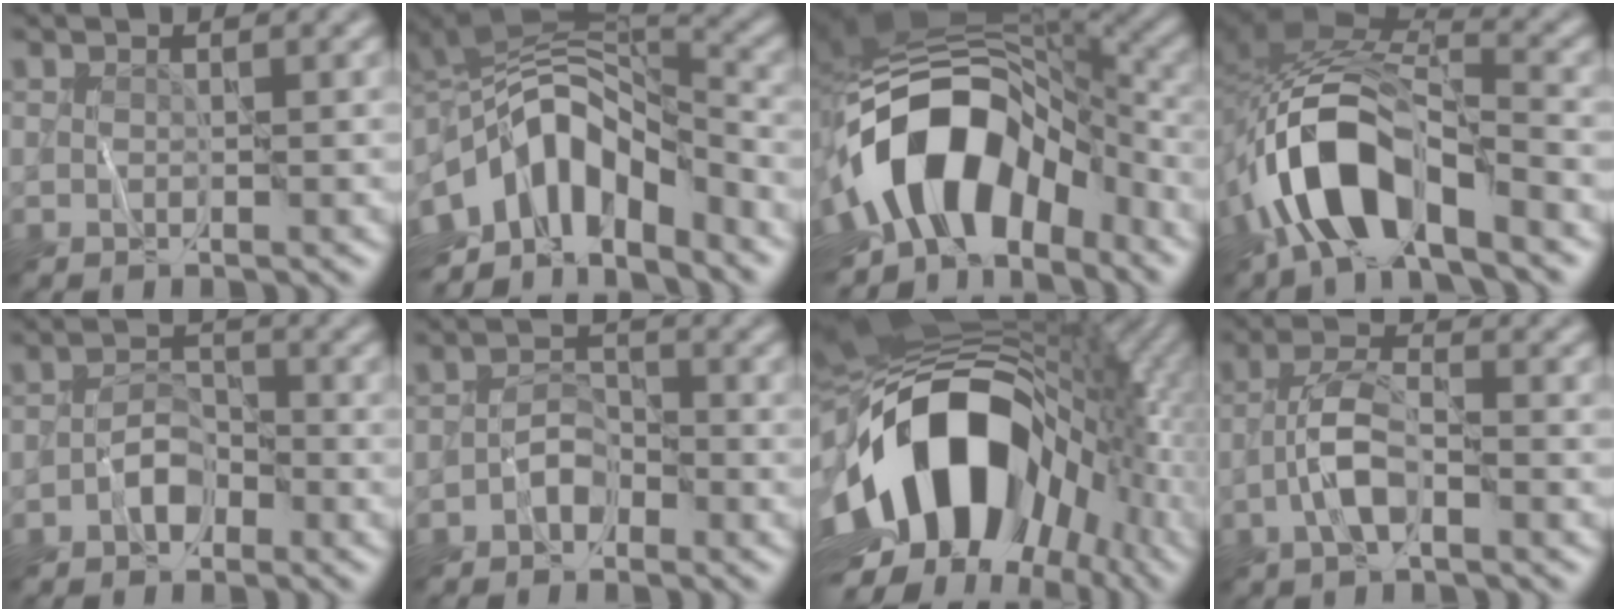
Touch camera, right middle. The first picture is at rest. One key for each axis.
{"total": 11.4, "fx": -4.1, "fy": 6.2, "fz": 8.6, "tx": -0.139, "ty": 0.011, "tz": -0.079}
{"total": 13.5, "fx": -5.1, "fy": 8.3, "fz": 9.3, "tx": -0.150, "ty": 0.012, "tz": -0.099}
{"total": 9.9, "fx": -5.0, "fy": 4.8, "fz": 7.2, "tx": -0.133, "ty": 0.007, "tz": -0.096}
{"total": 2.6, "fx": -1.3, "fy": 1.7, "fz": 1.5, "tx": -0.015, "ty": 0.011, "tz": -0.027}
{"total": 2.2, "fx": -1.3, "fy": 1.5, "fz": 1.1, "tx": -0.010, "ty": 0.011, "tz": -0.028}
{"total": 18.3, "fx": -2.7, "fy": 12.1, "fz": 13.5, "tx": -0.233, "ty": -0.008, "tz": -0.045}
{"total": 4.0, "fx": -1.6, "fy": 1.5, "fz": 3.3, "tx": -0.061, "ty": 0.011, "tz": -0.038}